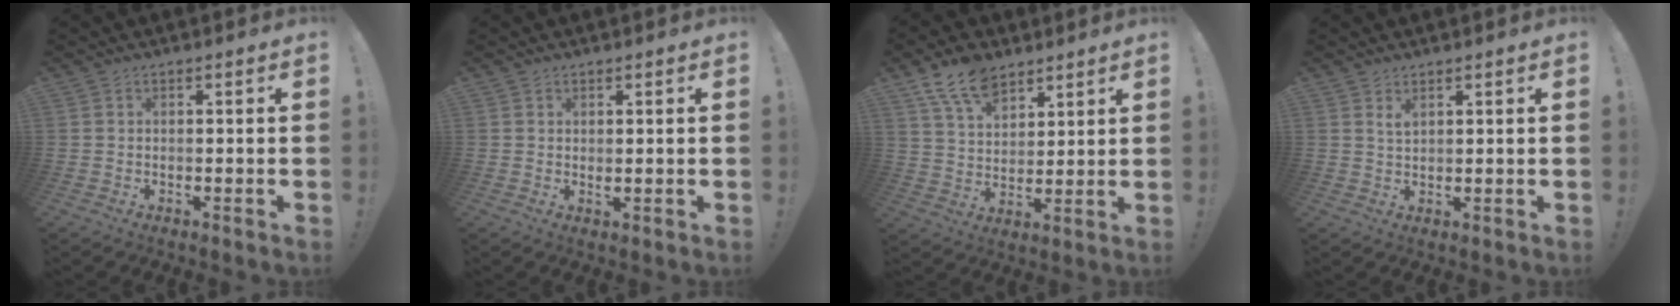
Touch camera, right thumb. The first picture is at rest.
{"total": 0.8, "force": [0.7, 0.1, 0.4], "torque": [-0.002, -0.005, 0.012]}
{"total": 12.2, "force": [8.4, 6.6, 6.0], "torque": [-0.103, -0.043, 0.158]}
{"total": 1.9, "force": [1.4, 0.4, 1.3], "torque": [-0.022, -0.005, 0.024]}